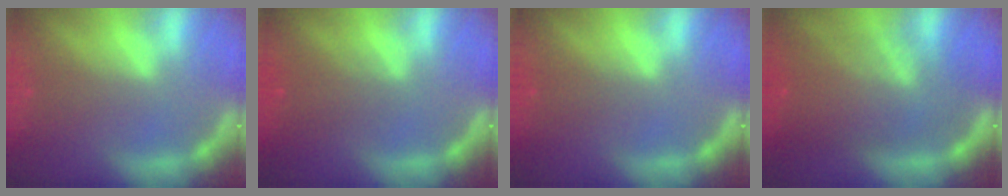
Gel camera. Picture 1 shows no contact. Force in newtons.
{"total": 2.5}
{"total": 0.9}
{"total": 9.1}